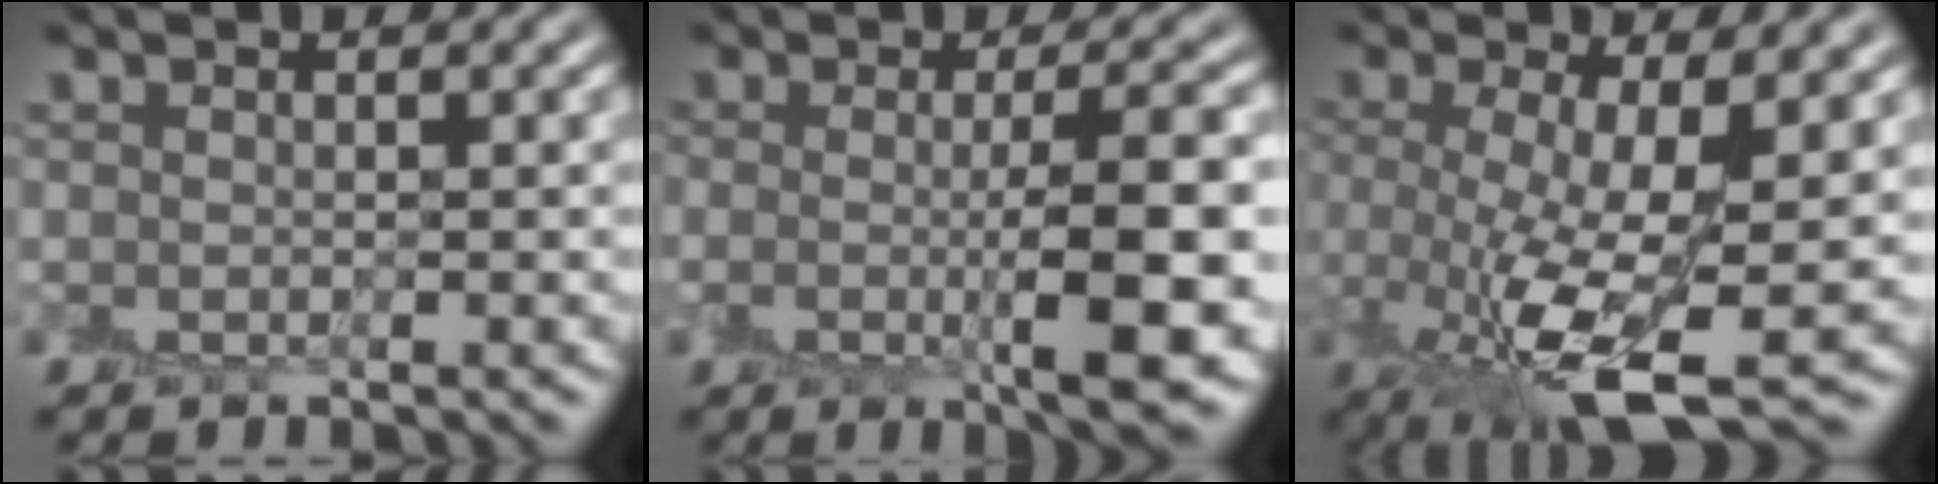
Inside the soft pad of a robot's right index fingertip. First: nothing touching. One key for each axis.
{"total": 7.2, "fx": -0.7, "fy": 1.7, "fz": 6.9, "tx": -0.097, "ty": -0.006, "tz": -0.008}
{"total": 9.8, "fx": -1.4, "fy": 3.0, "fz": 9.2, "tx": -0.166, "ty": -0.017, "tz": -0.015}